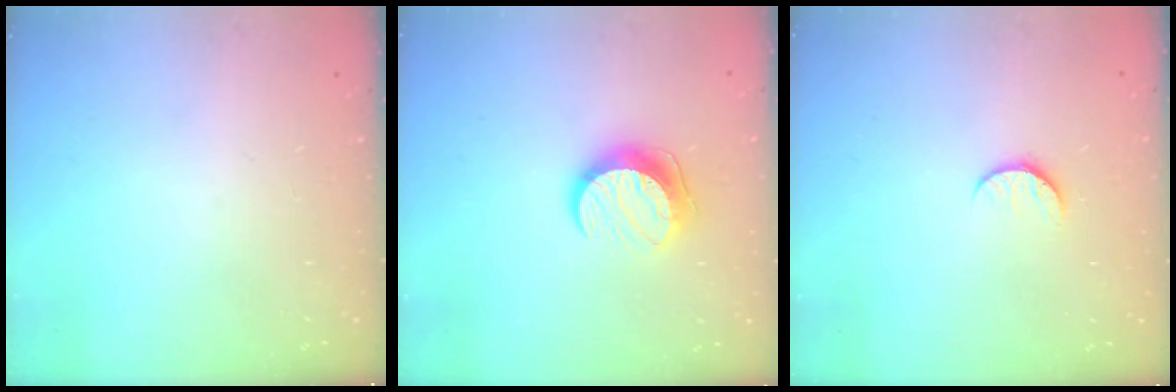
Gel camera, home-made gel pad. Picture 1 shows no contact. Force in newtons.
{"total": 10.2, "press": 10.2, "slide": 0.6}
{"total": 5.5, "press": 5.5, "slide": 0.4}